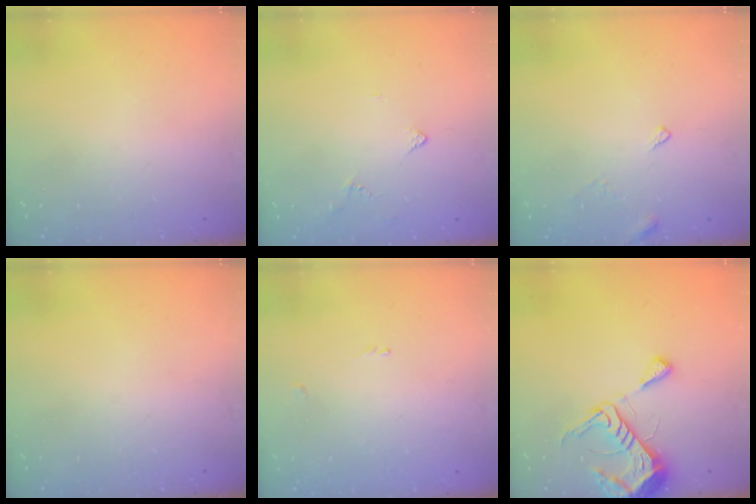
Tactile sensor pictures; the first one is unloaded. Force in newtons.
{"total": 1.8, "press": 1.7, "slide": 0.4}
{"total": 6.8, "press": 6.8, "slide": 0.5}
{"total": 0.0}
{"total": 0.8, "press": 0.7, "slide": 0.4}
{"total": 10.7, "press": 10.6, "slide": 1.3}